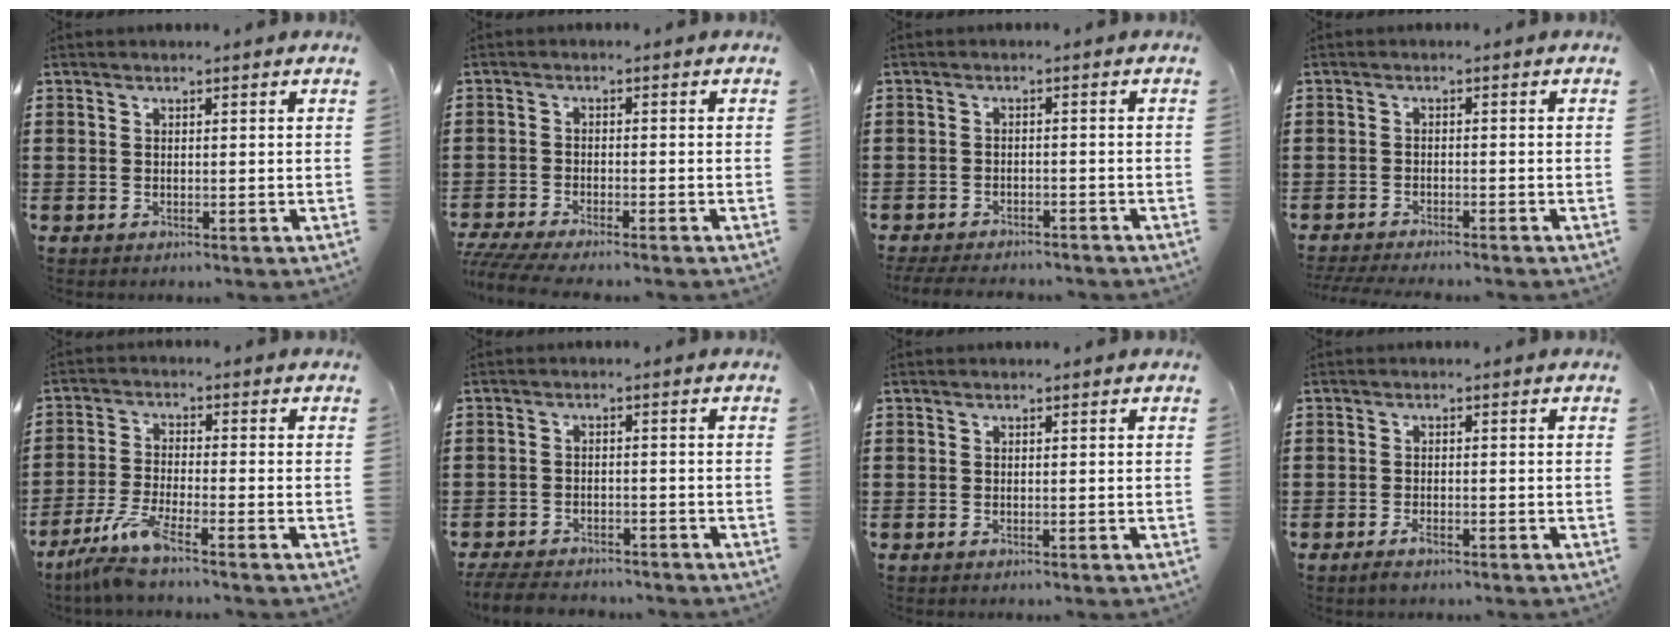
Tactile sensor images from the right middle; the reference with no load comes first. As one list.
[{"total": 2.9, "force": [-2.7, 0.1, 1.2], "torque": [-0.034, -0.009, -0.058]}, {"total": 2.7, "force": [-2.7, 0.4, 0.3], "torque": [-0.009, 0.000, -0.057]}, {"total": 2.0, "force": [-2.0, 0.0, 0.4], "torque": [-0.008, -0.001, -0.040]}, {"total": 6.2, "force": [-4.8, 0.1, 3.9], "torque": [-0.098, -0.023, -0.095]}, {"total": 3.8, "force": [-3.7, 0.7, 0.4], "torque": [-0.015, 0.003, -0.080]}, {"total": 0.0}, {"total": 1.8, "force": [-1.2, 0.6, 1.3], "torque": [-0.031, -0.005, -0.024]}]